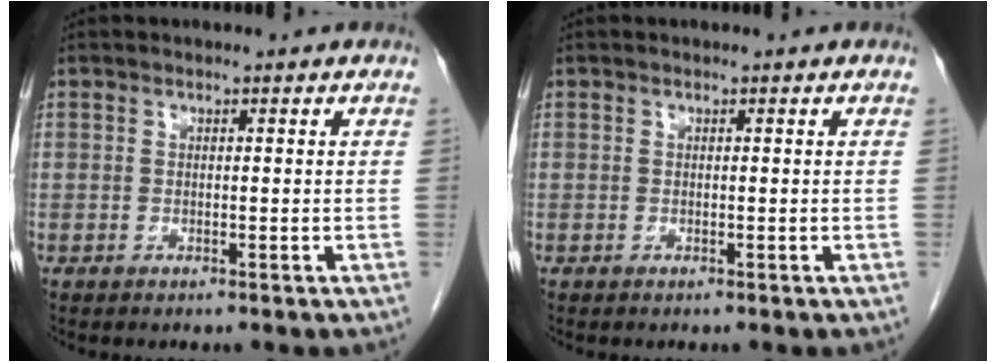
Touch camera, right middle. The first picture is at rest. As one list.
[{"total": 0.0}]